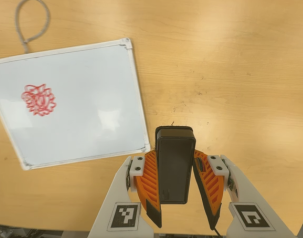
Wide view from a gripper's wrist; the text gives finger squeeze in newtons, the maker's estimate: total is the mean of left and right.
{"total": 5.3, "left": 4.7, "right": 5.8}